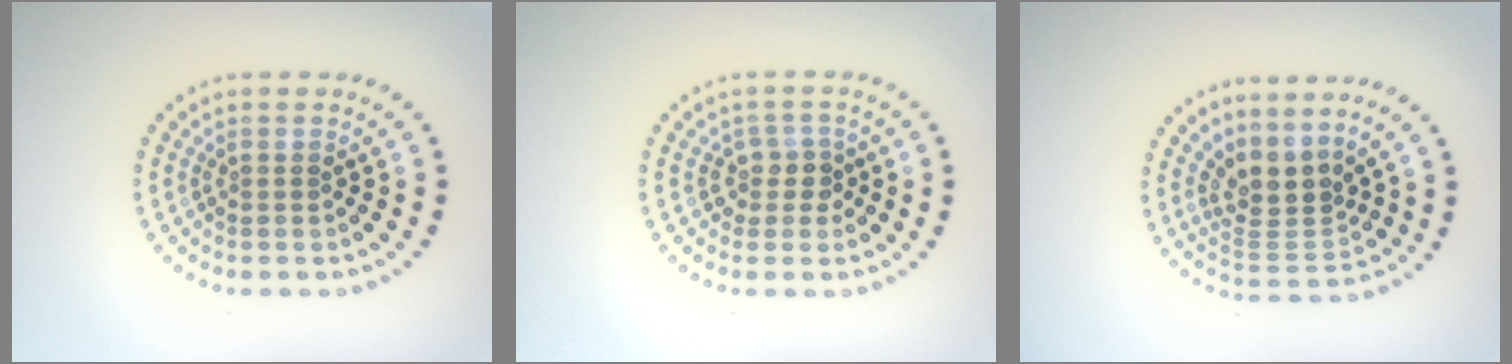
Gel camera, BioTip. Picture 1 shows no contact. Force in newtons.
{"total": 1.9, "press": 1.6, "slide": 1.1}
{"total": 3.4, "press": 2.4, "slide": 2.4}